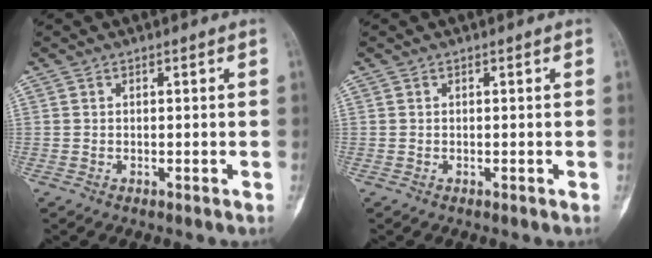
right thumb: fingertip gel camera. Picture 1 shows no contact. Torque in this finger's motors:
{"motor_torque": [0.16, 0.07, 0.06, -0.06, 0.03]}